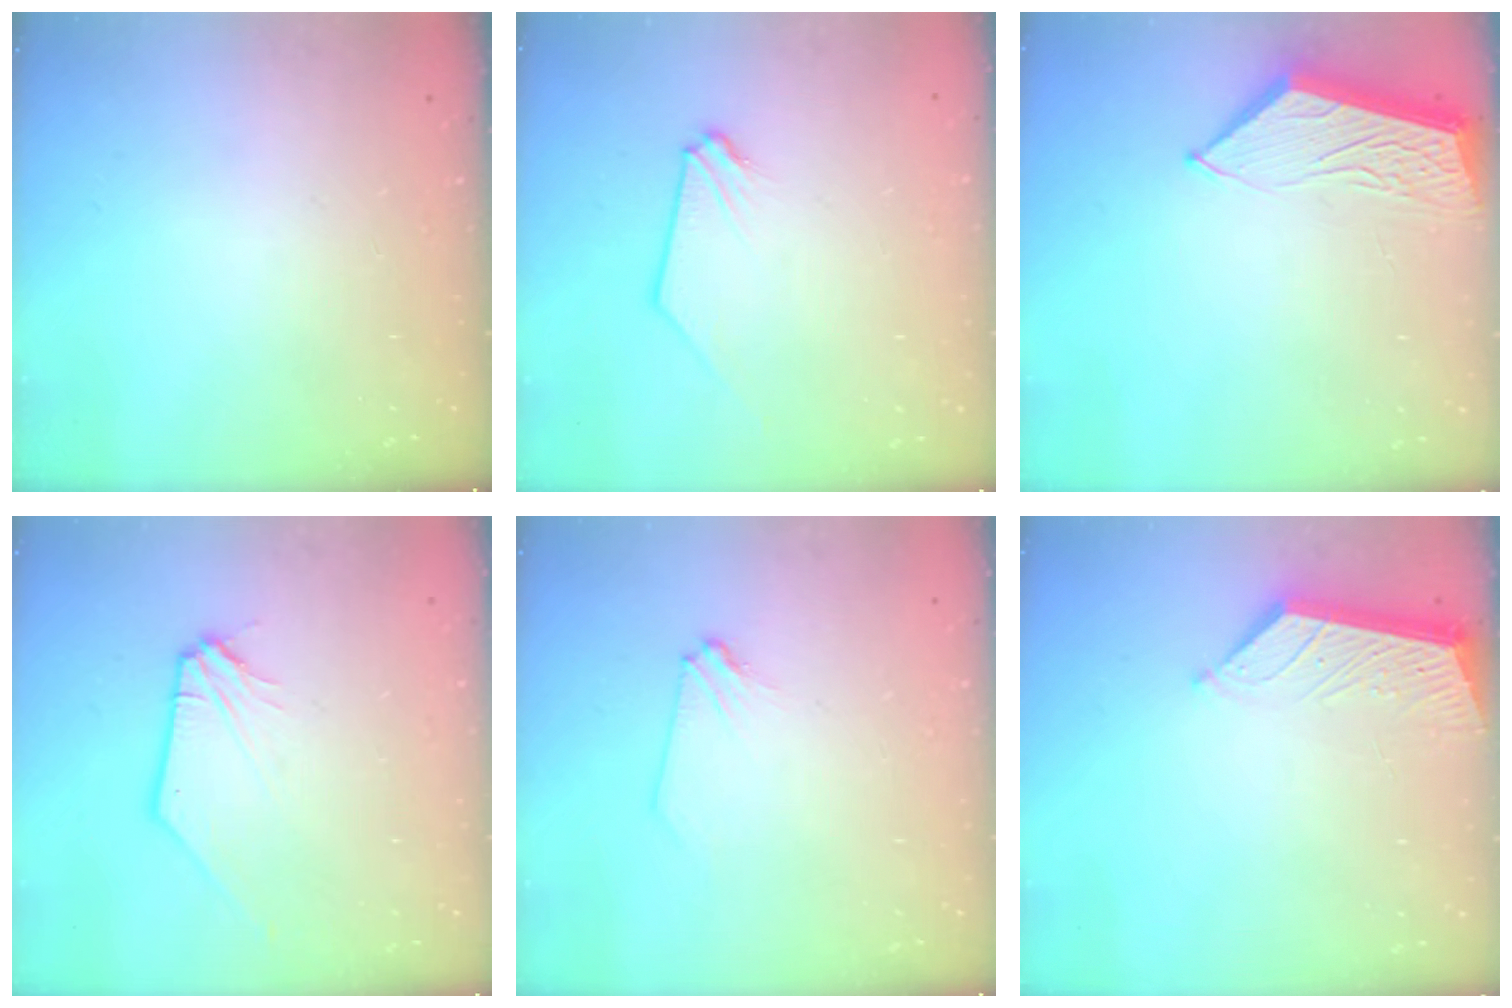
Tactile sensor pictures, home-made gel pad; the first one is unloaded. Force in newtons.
{"total": 0.0}
{"total": 5.9, "press": 5.9, "slide": 0.6}
{"total": 1.9, "press": 1.9, "slide": 0.4}
{"total": 2.4, "press": 2.4, "slide": 0.4}
{"total": 5.7, "press": 5.7, "slide": 0.3}